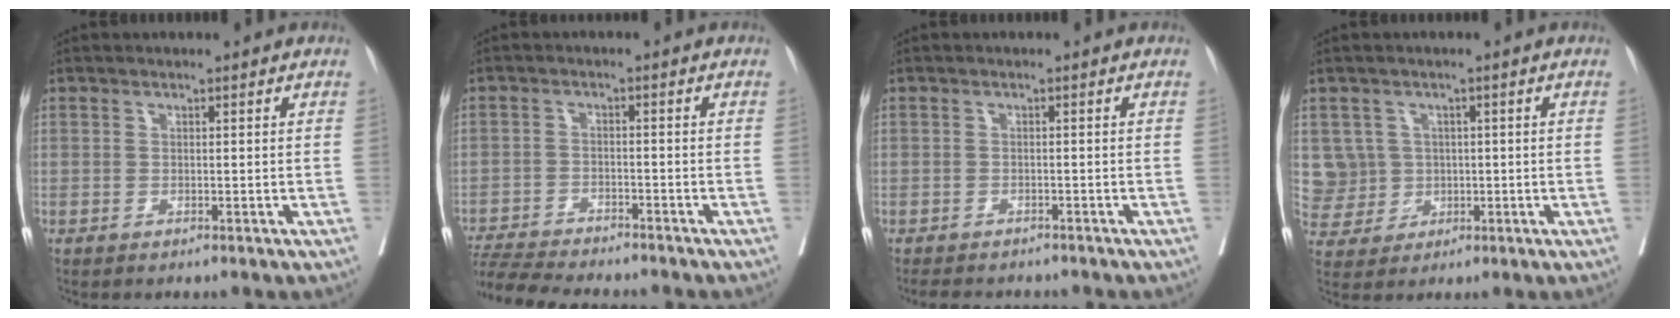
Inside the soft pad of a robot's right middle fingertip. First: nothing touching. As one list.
[{"total": 10.2, "force": [-9.6, 0.7, 3.4], "torque": [-0.058, -0.005, -0.155]}, {"total": 6.3, "force": [-5.5, 2.2, 2.1], "torque": [-0.025, -0.002, -0.073]}, {"total": 5.6, "force": [0.8, 5.5, -0.2], "torque": [0.006, 0.014, 0.022]}]